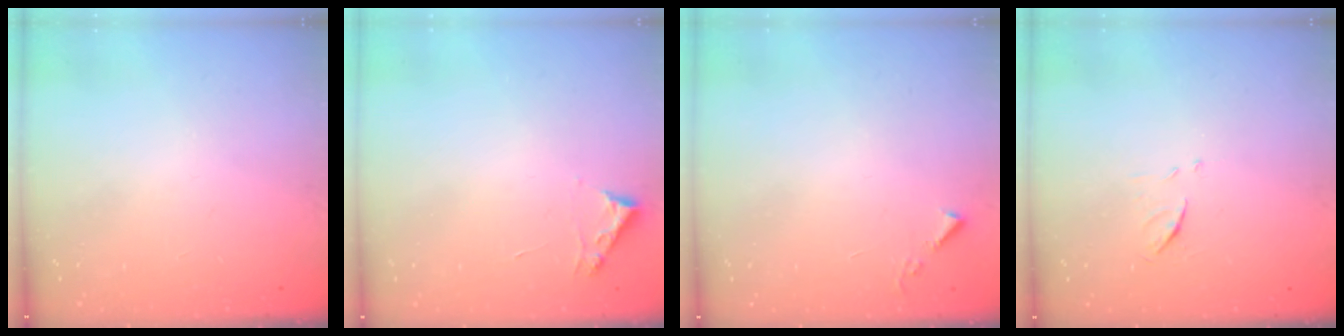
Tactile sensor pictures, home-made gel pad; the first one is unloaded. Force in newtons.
{"total": 2.7, "press": 2.7, "slide": 0.3}
{"total": 3.2, "press": 3.2, "slide": 0.5}
{"total": 6.3, "press": 6.3, "slide": 0.6}